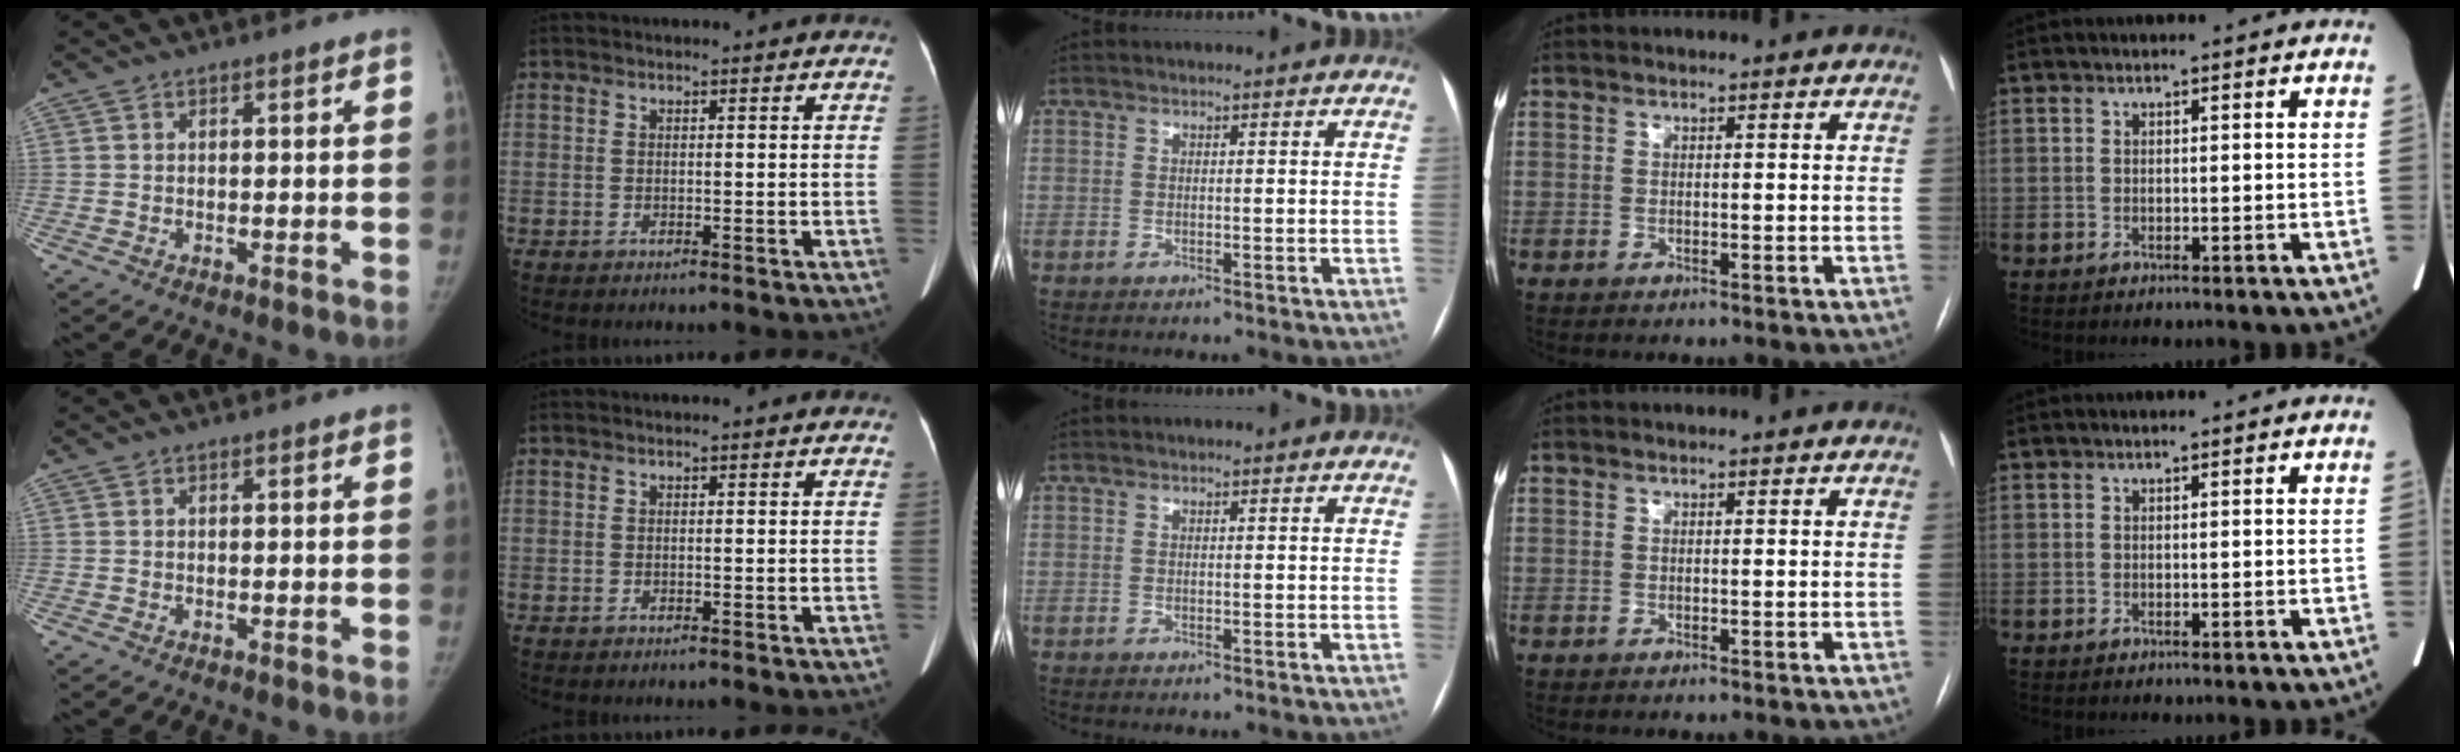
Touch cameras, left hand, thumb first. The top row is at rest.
{}